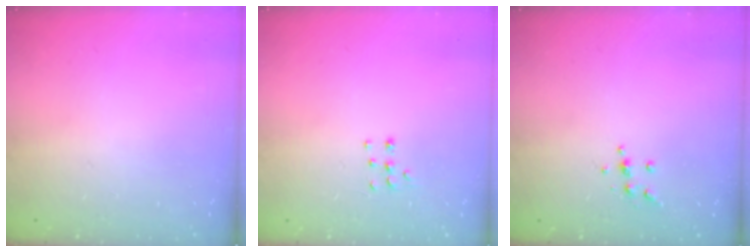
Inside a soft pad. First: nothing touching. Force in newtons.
{"total": 4.4, "press": 4.3, "slide": 0.9}
{"total": 4.3, "press": 4.2, "slide": 1.1}